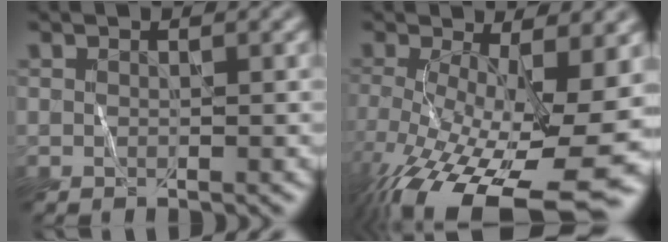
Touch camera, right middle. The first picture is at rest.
{"total": 15.6, "force": [-5.6, 6.1, 13.2], "torque": [-0.231, -0.033, -0.078]}